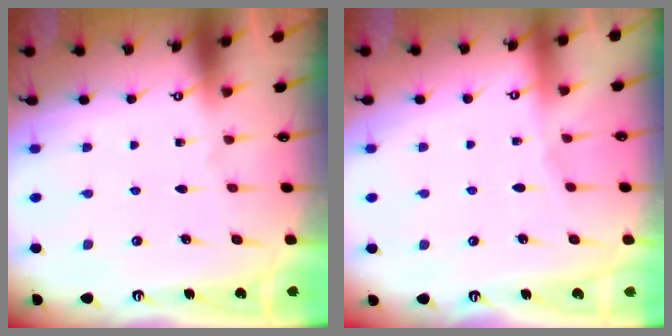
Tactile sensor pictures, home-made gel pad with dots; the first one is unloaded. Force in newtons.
{"total": 2.4, "press": 2.4, "slide": 0.4}